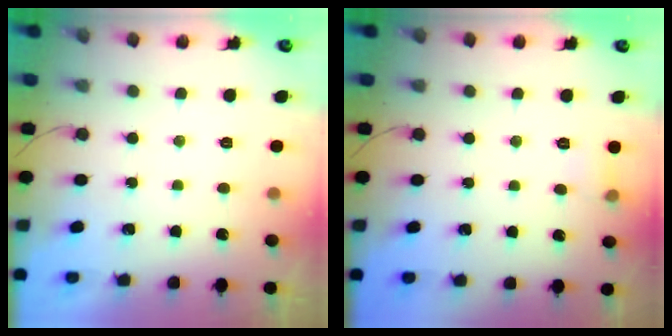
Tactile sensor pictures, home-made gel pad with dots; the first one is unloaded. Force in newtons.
{"total": 4.6, "press": 4.4, "slide": 1.4}